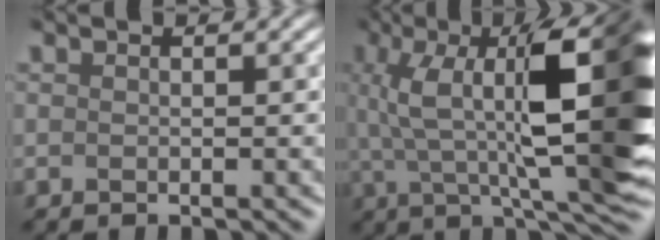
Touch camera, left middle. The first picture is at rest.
{"total": 12.8, "force": [4.4, 4.1, 11.3], "torque": [-0.185, 0.002, 0.073]}